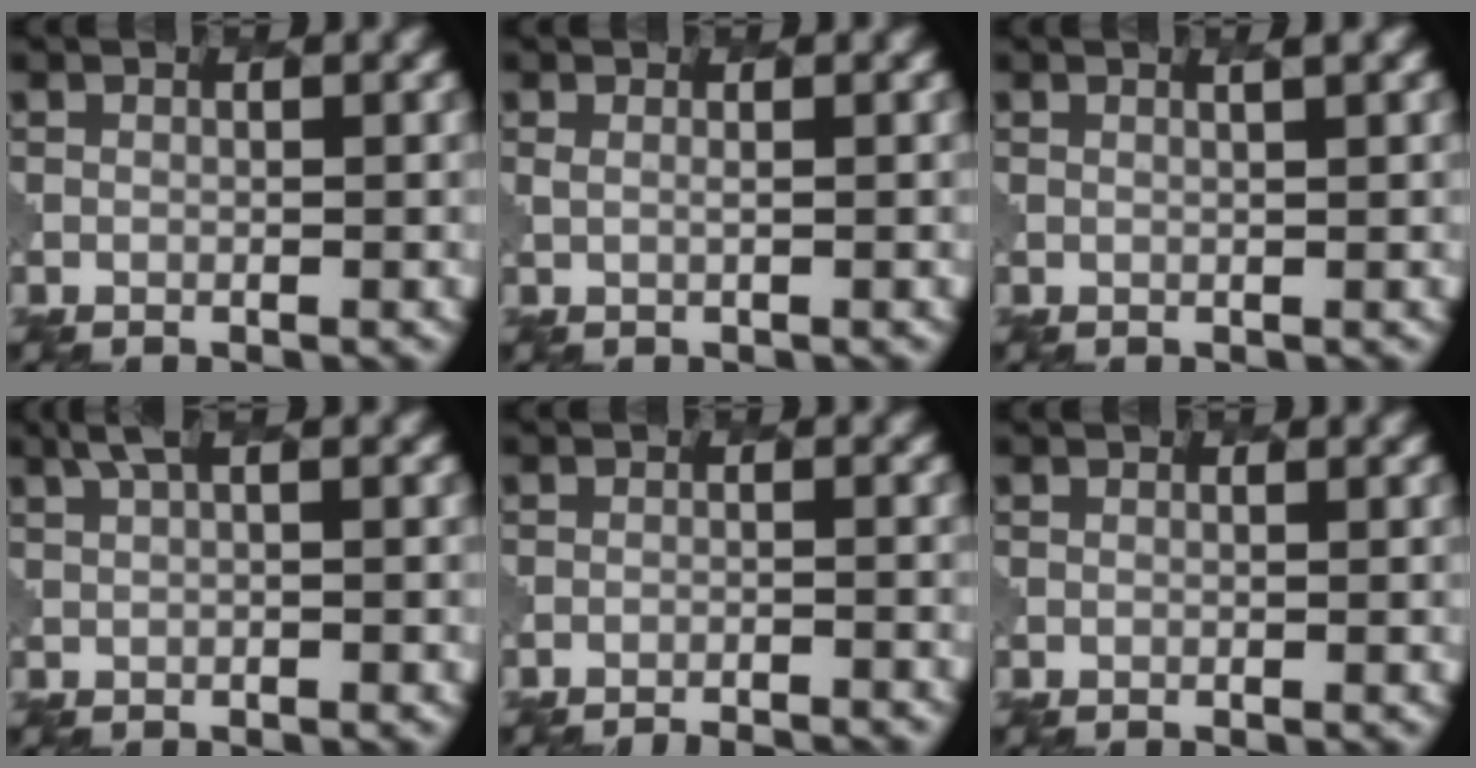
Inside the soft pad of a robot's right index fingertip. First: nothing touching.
{"total": 0.9, "force": [0.6, 0.4, 0.6], "torque": [-0.007, -0.004, 0.007]}
{"total": 1.6, "force": [0.8, 0.7, 1.2], "torque": [-0.010, 0.001, 0.005]}
{"total": 1.9, "force": [1.0, 0.5, 1.6], "torque": [-0.026, 0.002, 0.020]}
{"total": 3.7, "force": [-3.6, 0.5, 0.7], "torque": [0.003, 0.003, -0.048]}
{"total": 0.0}